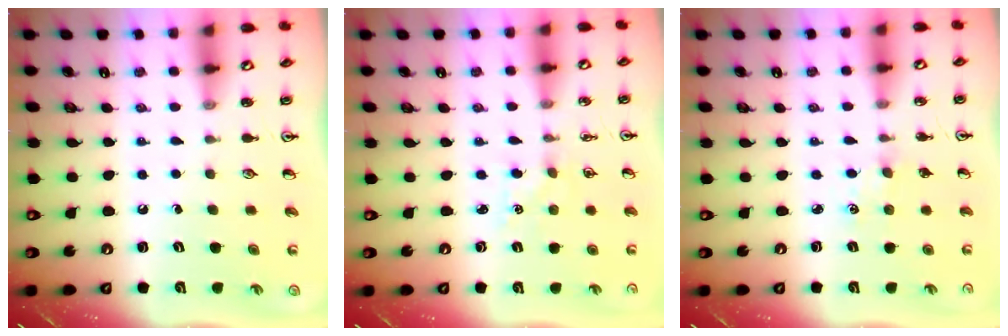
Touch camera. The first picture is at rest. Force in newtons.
{"total": 2.1, "press": 2.1, "slide": 0.3}
{"total": 1.2, "press": 1.2, "slide": 0.3}